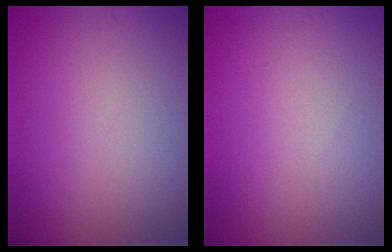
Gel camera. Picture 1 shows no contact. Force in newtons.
{"total": 0.0}